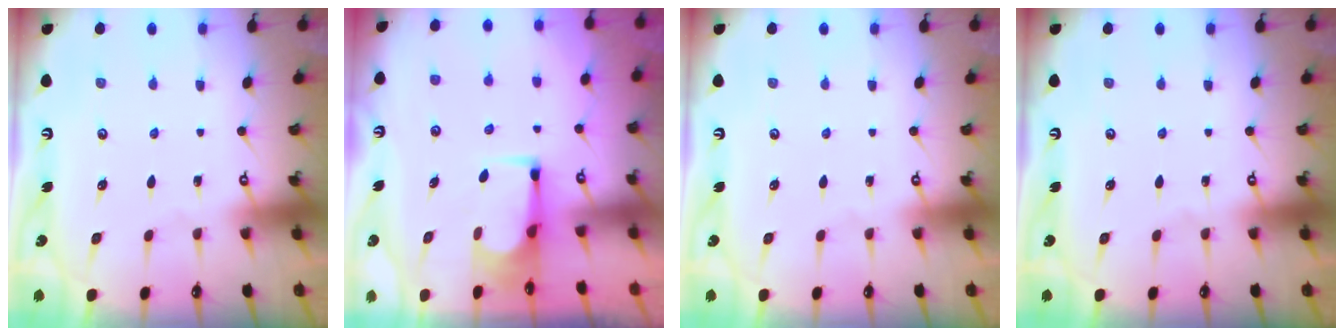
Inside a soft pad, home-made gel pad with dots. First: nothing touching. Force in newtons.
{"total": 1.8, "press": 1.7, "slide": 0.4}
{"total": 0.0}
{"total": 0.0}